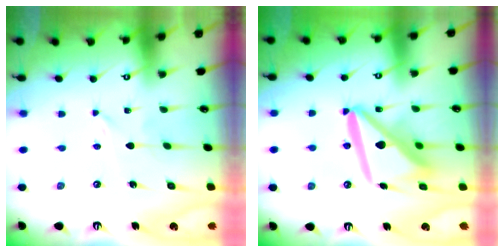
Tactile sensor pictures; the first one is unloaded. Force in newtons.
{"total": 16.7, "press": 16.6, "slide": 2.2}